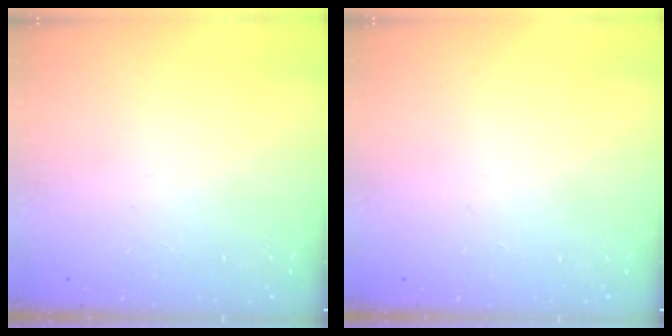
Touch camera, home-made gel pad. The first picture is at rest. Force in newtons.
{"total": 0.0}